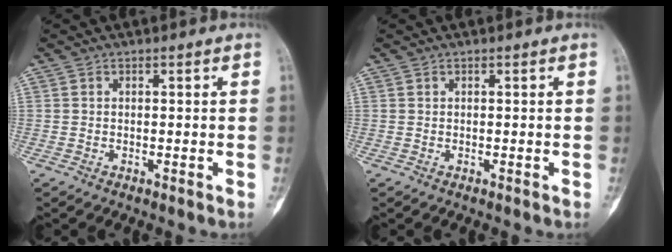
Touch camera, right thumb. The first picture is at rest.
{"total": 0.0}